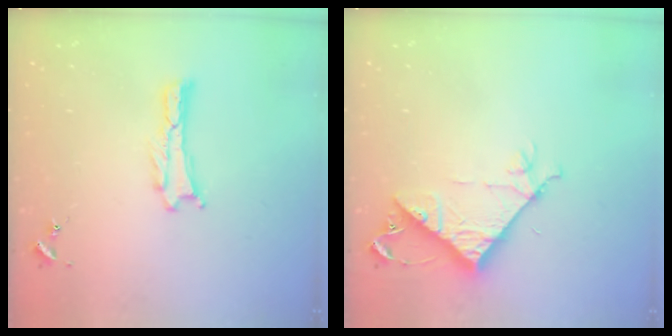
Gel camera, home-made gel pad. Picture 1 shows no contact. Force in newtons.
{"total": 8.3, "press": 8.3, "slide": 0.8}